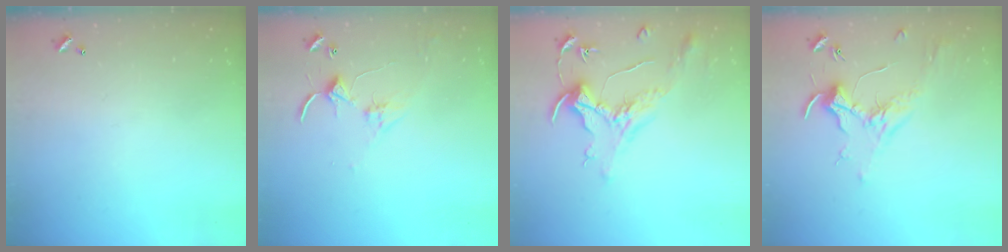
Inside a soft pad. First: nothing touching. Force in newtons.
{"total": 2.8, "press": 2.8, "slide": 0.4}
{"total": 1.6, "press": 1.4, "slide": 0.7}
{"total": 1.7, "press": 1.5, "slide": 0.9}